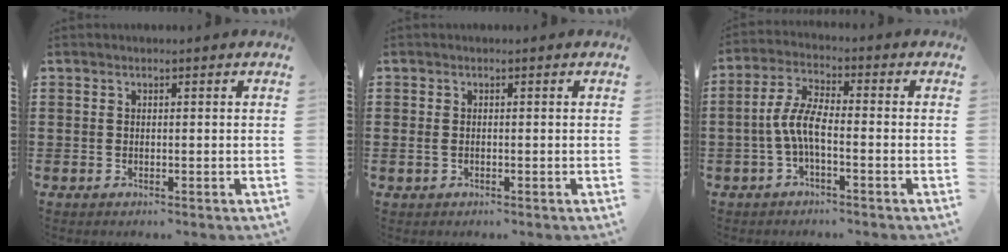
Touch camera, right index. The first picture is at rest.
{"total": 0.9, "force": [-0.1, 0.6, 0.7], "torque": [-0.014, 0.001, -0.003]}
{"total": 5.9, "force": [-1.8, 1.7, 5.4], "torque": [-0.128, -0.009, -0.041]}